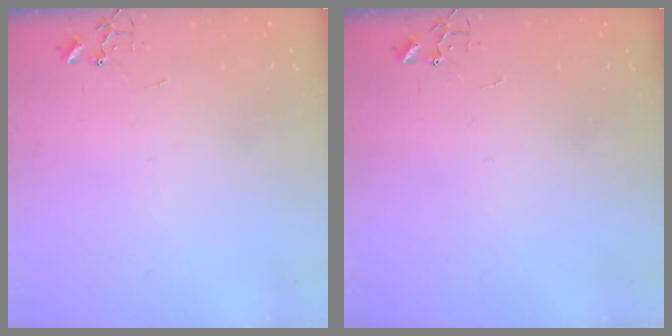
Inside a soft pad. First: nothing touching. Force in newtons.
{"total": 0.0}